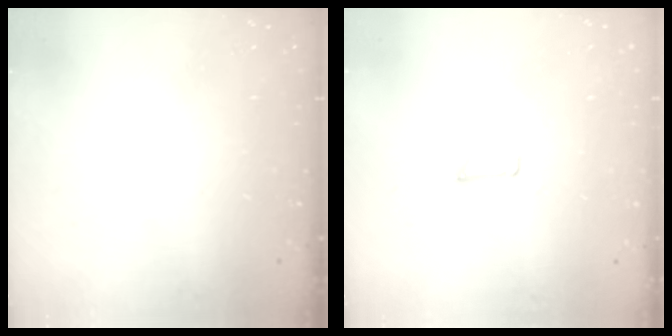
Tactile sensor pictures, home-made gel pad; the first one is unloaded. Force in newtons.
{"total": 0.9, "press": 0.9, "slide": 0.1}